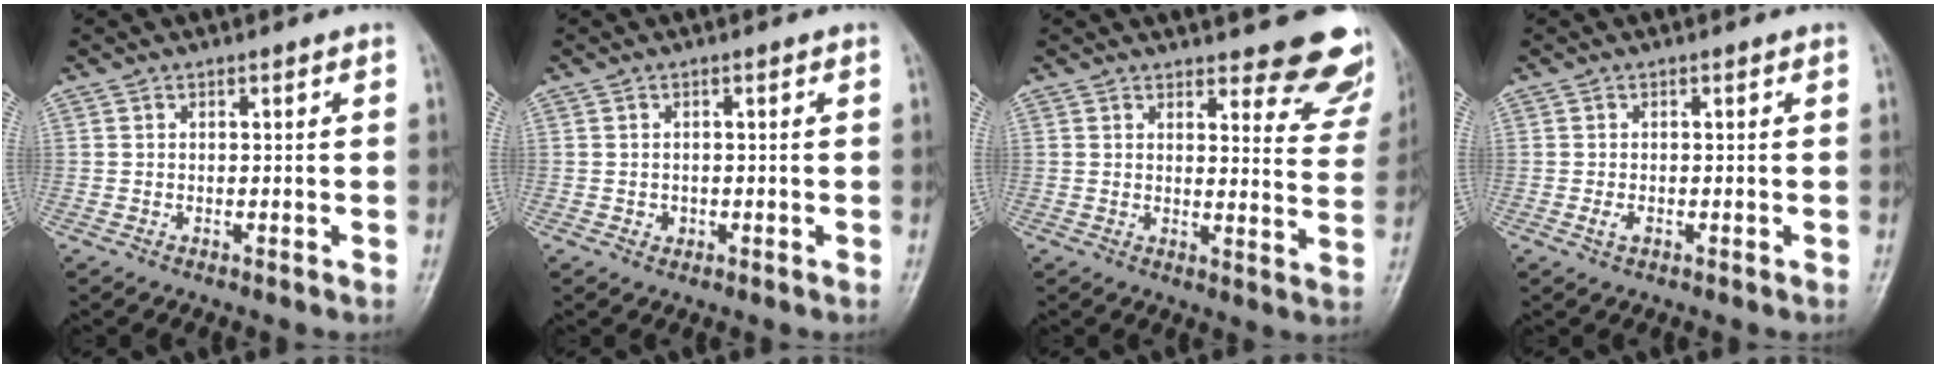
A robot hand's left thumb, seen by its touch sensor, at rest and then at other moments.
{"total": 1.3, "force": [-0.3, 1.2, 0.4], "torque": [0.002, 0.003, -0.002]}
{"total": 13.1, "force": [11.3, 4.1, 5.3], "torque": [-0.010, -0.084, 0.111]}
{"total": 1.8, "force": [-0.4, 1.1, 1.3], "torque": [-0.020, -0.001, -0.009]}